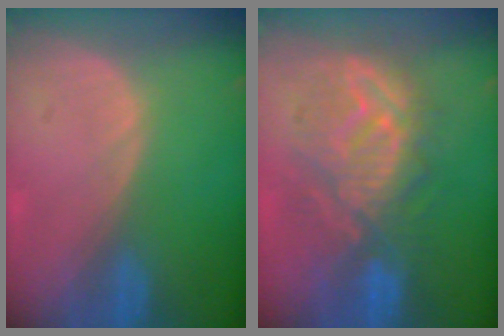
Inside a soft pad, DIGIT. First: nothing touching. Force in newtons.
{"total": 10.2, "press": 10.0, "slide": 2.1}